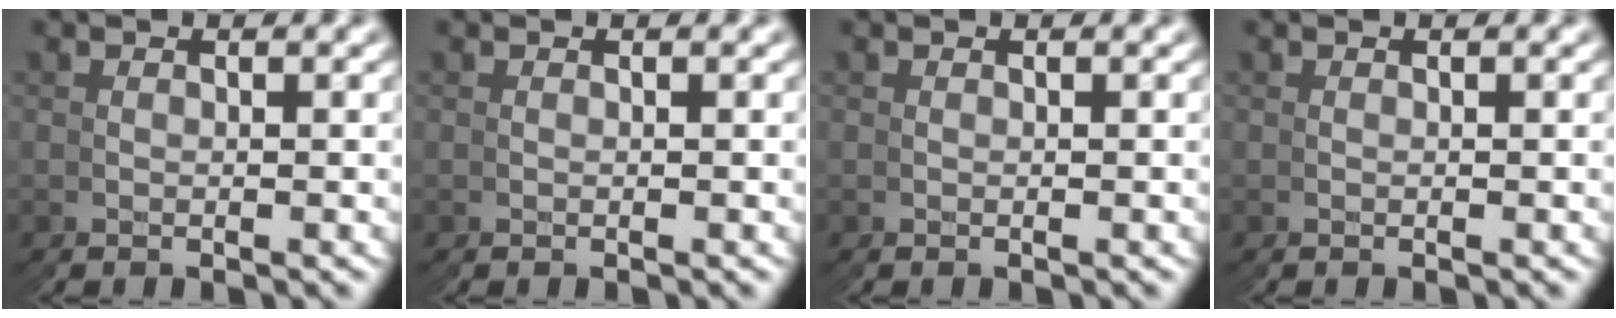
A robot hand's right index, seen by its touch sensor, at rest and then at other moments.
{"total": 0.0}
{"total": 0.0}
{"total": 0.0}